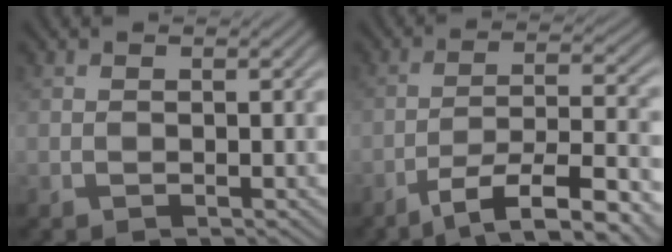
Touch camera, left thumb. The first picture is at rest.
{"total": 10.5, "force": [-6.5, 2.7, 7.8], "torque": [-0.141, -0.003, -0.099]}